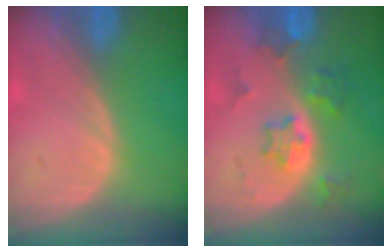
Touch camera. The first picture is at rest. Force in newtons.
{"total": 5.8, "press": 5.3, "slide": 2.4}